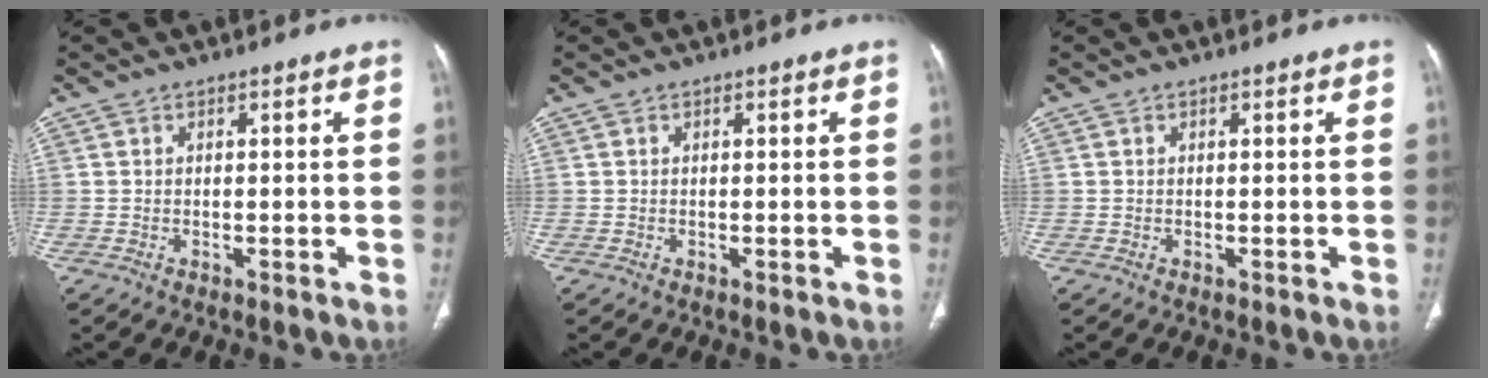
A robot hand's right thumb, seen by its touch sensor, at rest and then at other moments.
{"total": 0.0}
{"total": 0.0}